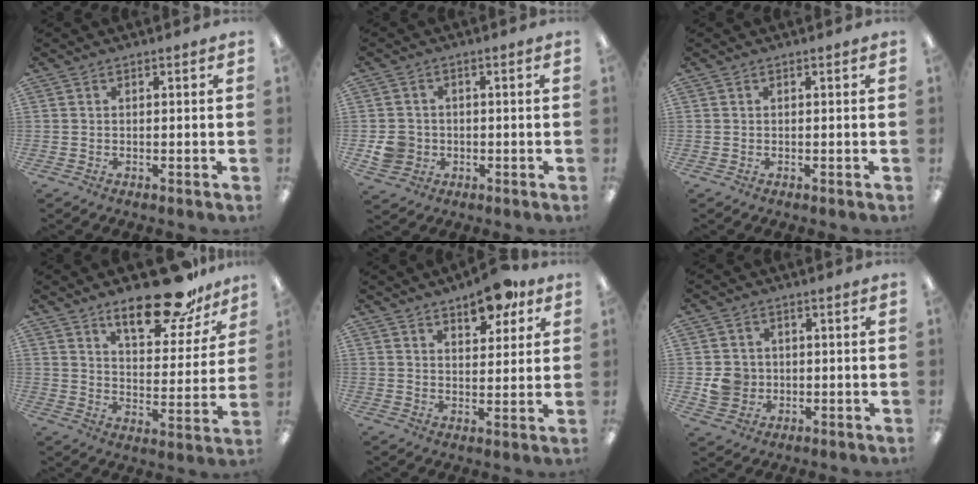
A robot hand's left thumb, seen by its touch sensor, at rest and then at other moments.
{"total": 5.4, "force": [-0.9, 5.1, 1.7], "torque": [-0.025, 0.007, -0.016]}
{"total": 0.0}
{"total": 18.5, "force": [13.6, 6.7, 10.7], "torque": [-0.150, -0.081, 0.224]}
{"total": 9.6, "force": [6.6, 4.3, 5.5], "torque": [-0.057, -0.038, 0.109]}
{"total": 5.7, "force": [-0.1, 5.5, 1.7], "torque": [-0.030, 0.007, 0.000]}